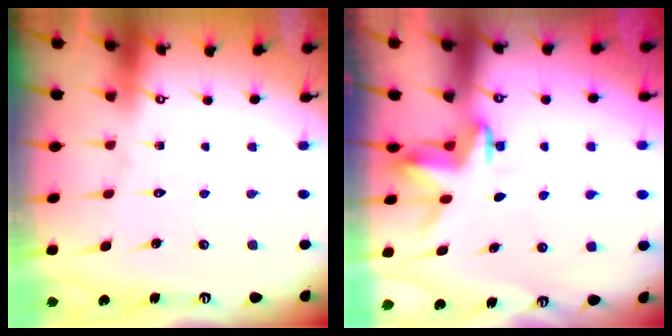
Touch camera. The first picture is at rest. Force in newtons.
{"total": 3.4, "press": 3.4, "slide": 0.3}